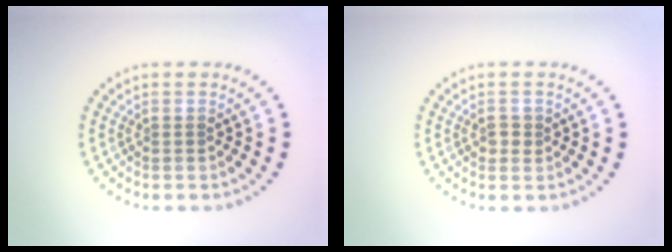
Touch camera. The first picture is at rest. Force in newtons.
{"total": 1.2, "press": 1.2, "slide": 0.2}